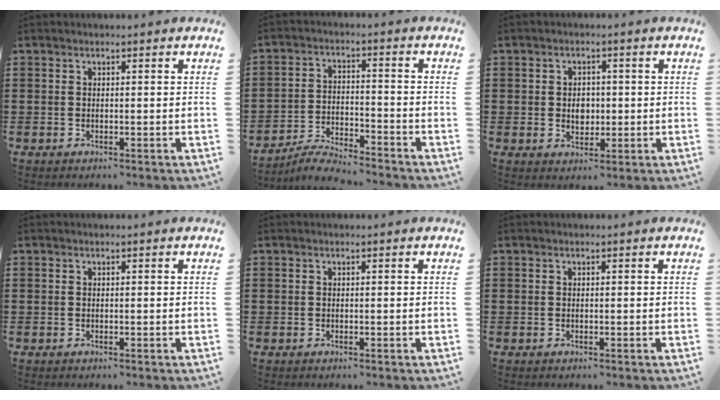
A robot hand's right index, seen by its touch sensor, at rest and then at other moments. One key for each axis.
{"total": 5.2, "fx": -5.0, "fy": 0.3, "fz": 1.2, "tx": -0.028, "ty": 0.004, "tz": -0.101}
{"total": 3.2, "fx": 0.0, "fy": 2.5, "fz": 2.0, "tx": -0.028, "ty": 0.001, "tz": -0.005}
{"total": 0.0}
{"total": 0.0}
{"total": 0.0}